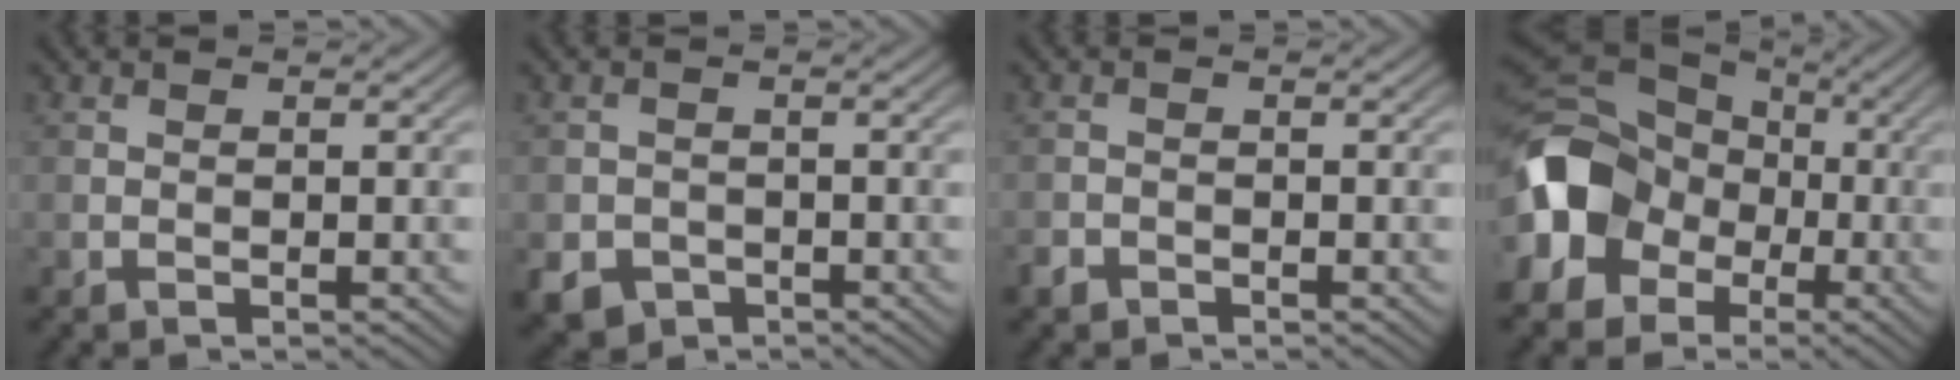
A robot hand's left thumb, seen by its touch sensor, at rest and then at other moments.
{"total": 3.6, "force": [-1.9, 2.8, 1.2], "torque": [-0.027, -0.012, -0.039]}
{"total": 1.4, "force": [-1.0, 0.8, 0.4], "torque": [-0.007, -0.001, -0.026]}
{"total": 14.3, "force": [-3.1, 11.2, 8.3], "torque": [-0.204, -0.020, -0.069]}